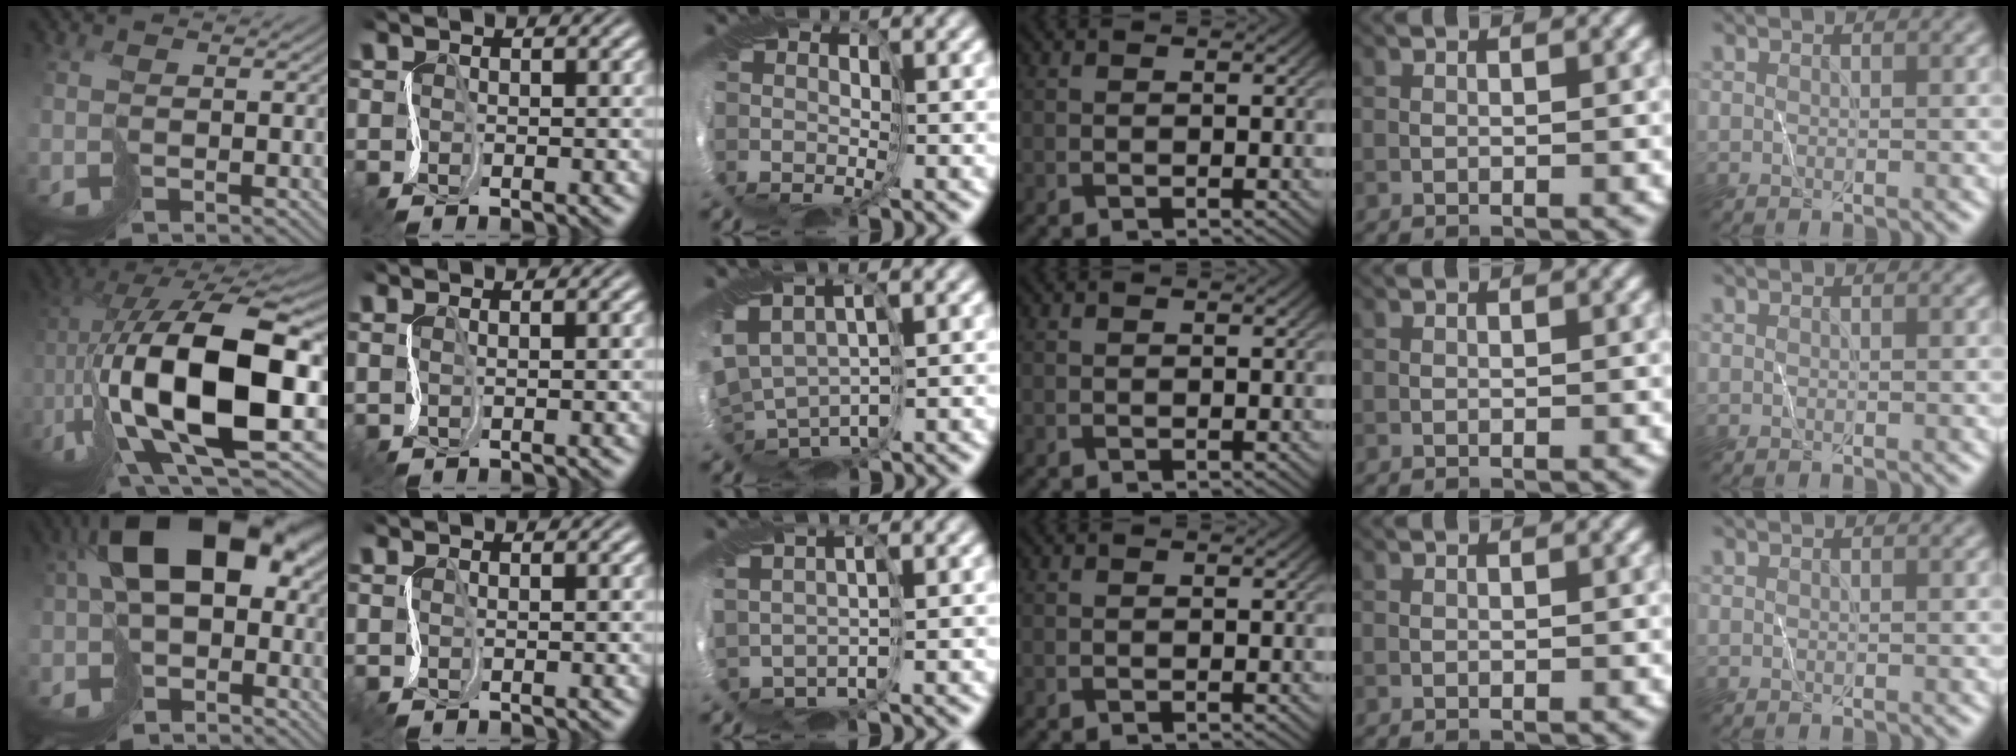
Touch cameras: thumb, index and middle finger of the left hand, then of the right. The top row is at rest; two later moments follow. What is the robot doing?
{"motion": "cut", "object": "bubble wrap"}